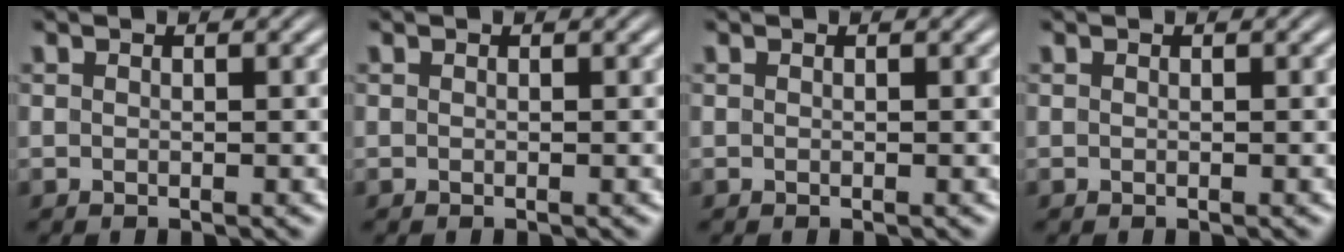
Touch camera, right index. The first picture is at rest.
{"total": 0.0}
{"total": 0.0}
{"total": 0.0}